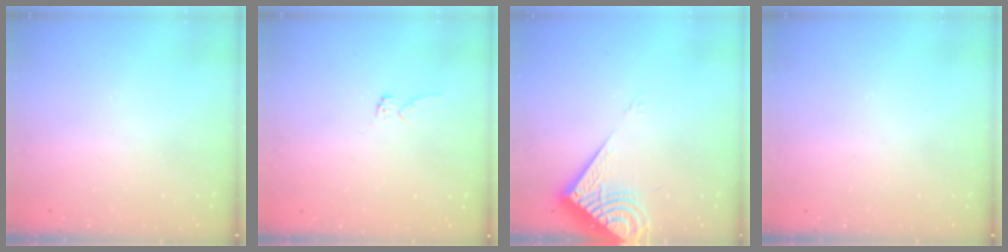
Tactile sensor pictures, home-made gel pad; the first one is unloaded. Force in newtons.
{"total": 2.6, "press": 2.6, "slide": 0.1}
{"total": 8.3, "press": 8.2, "slide": 1.1}
{"total": 0.0}